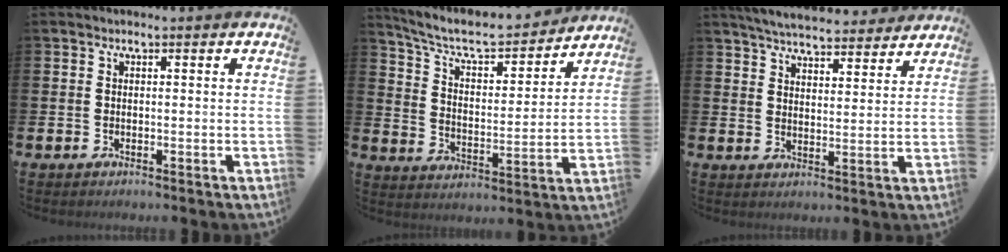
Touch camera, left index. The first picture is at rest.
{"total": 7.5, "force": [6.7, 2.1, 2.5], "torque": [-0.085, -0.047, 0.112]}
{"total": 5.7, "force": [5.6, 0.7, 0.9], "torque": [-0.031, -0.034, 0.099]}